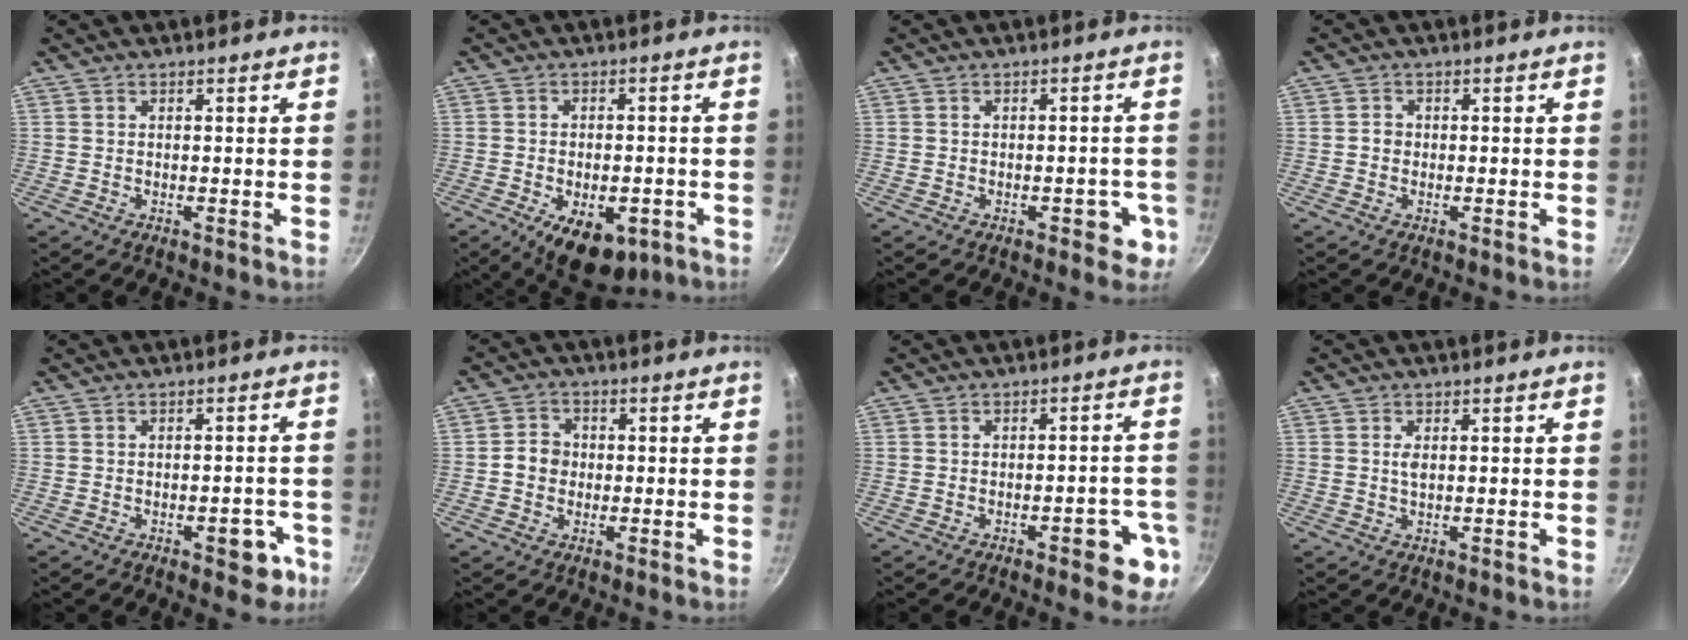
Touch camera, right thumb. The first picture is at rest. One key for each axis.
{"total": 11.4, "fx": -5.1, "fy": 6.3, "fz": 8.1, "tx": -0.085, "ty": 0.012, "tz": -0.058}
{"total": 4.5, "fx": -1.7, "fy": 2.7, "fz": 3.2, "tx": -0.011, "ty": 0.017, "tz": -0.017}
{"total": 1.5, "fx": -0.2, "fy": 1.3, "fz": 0.6, "tx": -0.004, "ty": 0.007, "tz": -0.005}
{"total": 5.6, "fx": -2.7, "fy": 2.9, "fz": 4.0, "tx": -0.025, "ty": 0.024, "tz": -0.026}
{"total": 4.2, "fx": -0.5, "fy": 3.8, "fz": 1.9, "tx": -0.009, "ty": 0.014, "tz": -0.016}
{"total": 7.6, "fx": -3.4, "fy": 3.1, "fz": 6.1, "tx": -0.050, "ty": 0.024, "tz": -0.036}
{"total": 1.5, "fx": 0.3, "fy": 0.8, "fz": 1.3, "tx": -0.025, "ty": 0.001, "tz": 0.005}